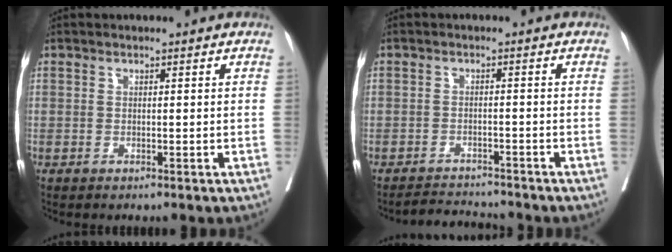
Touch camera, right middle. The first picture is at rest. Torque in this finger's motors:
{"motor_torque": [-0.16, -0.11, -0.19, -0.13]}